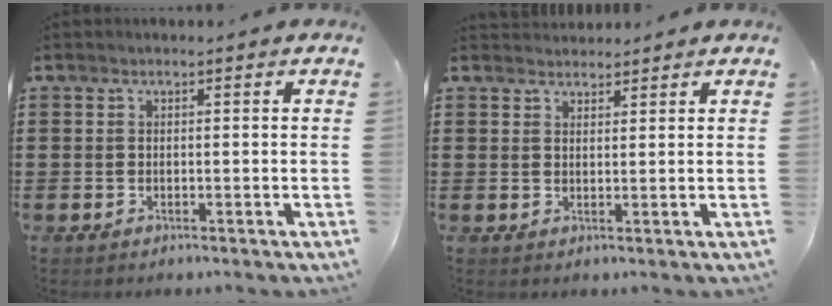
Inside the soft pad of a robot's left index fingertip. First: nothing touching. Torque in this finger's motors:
{"motor_torque": [-0.01, 0.01, -0.65, -0.12]}